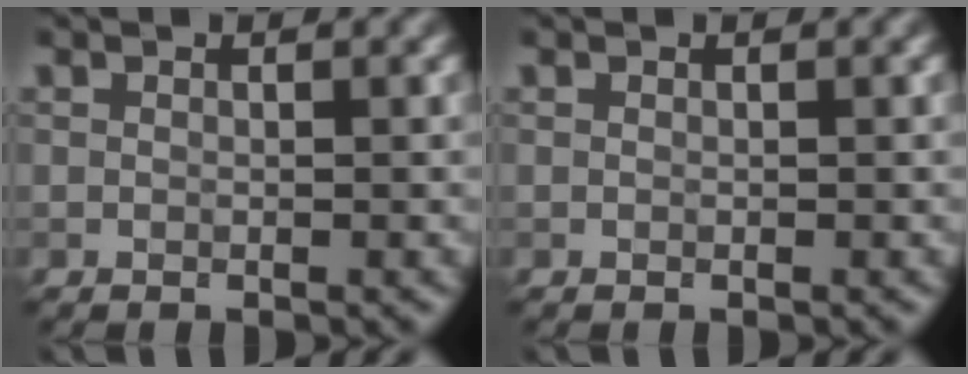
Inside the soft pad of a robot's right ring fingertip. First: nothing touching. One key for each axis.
{"total": 0.0}